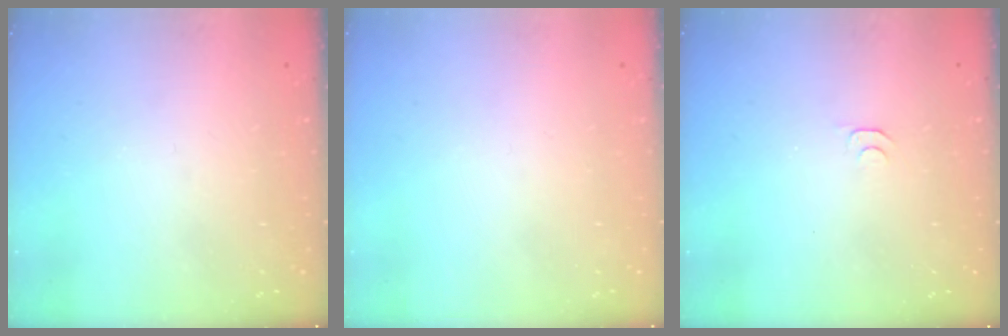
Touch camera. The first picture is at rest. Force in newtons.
{"total": 1.6, "press": 1.6, "slide": 0.1}
{"total": 3.6, "press": 3.6, "slide": 0.5}